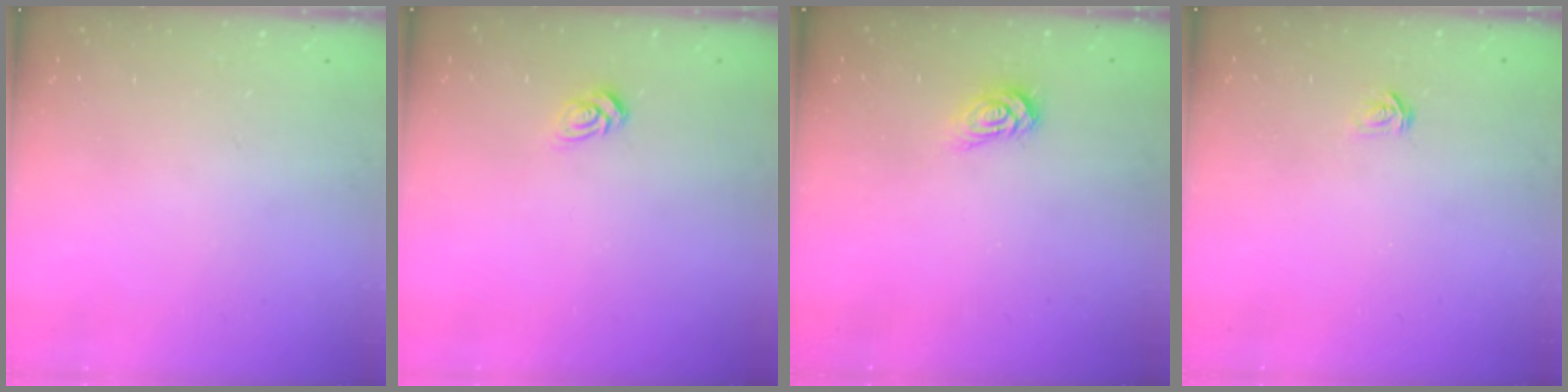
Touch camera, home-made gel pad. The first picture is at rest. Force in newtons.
{"total": 5.1, "press": 5.0, "slide": 0.4}
{"total": 4.0, "press": 3.9, "slide": 0.2}
{"total": 2.1, "press": 2.1, "slide": 0.2}